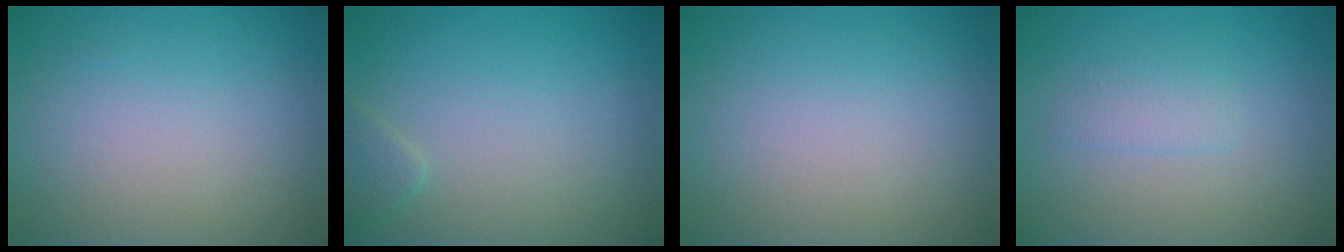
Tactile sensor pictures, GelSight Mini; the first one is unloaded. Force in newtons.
{"total": 1.1, "press": 1.1, "slide": 0.1}
{"total": 0.0}
{"total": 1.3, "press": 1.3, "slide": 0.1}